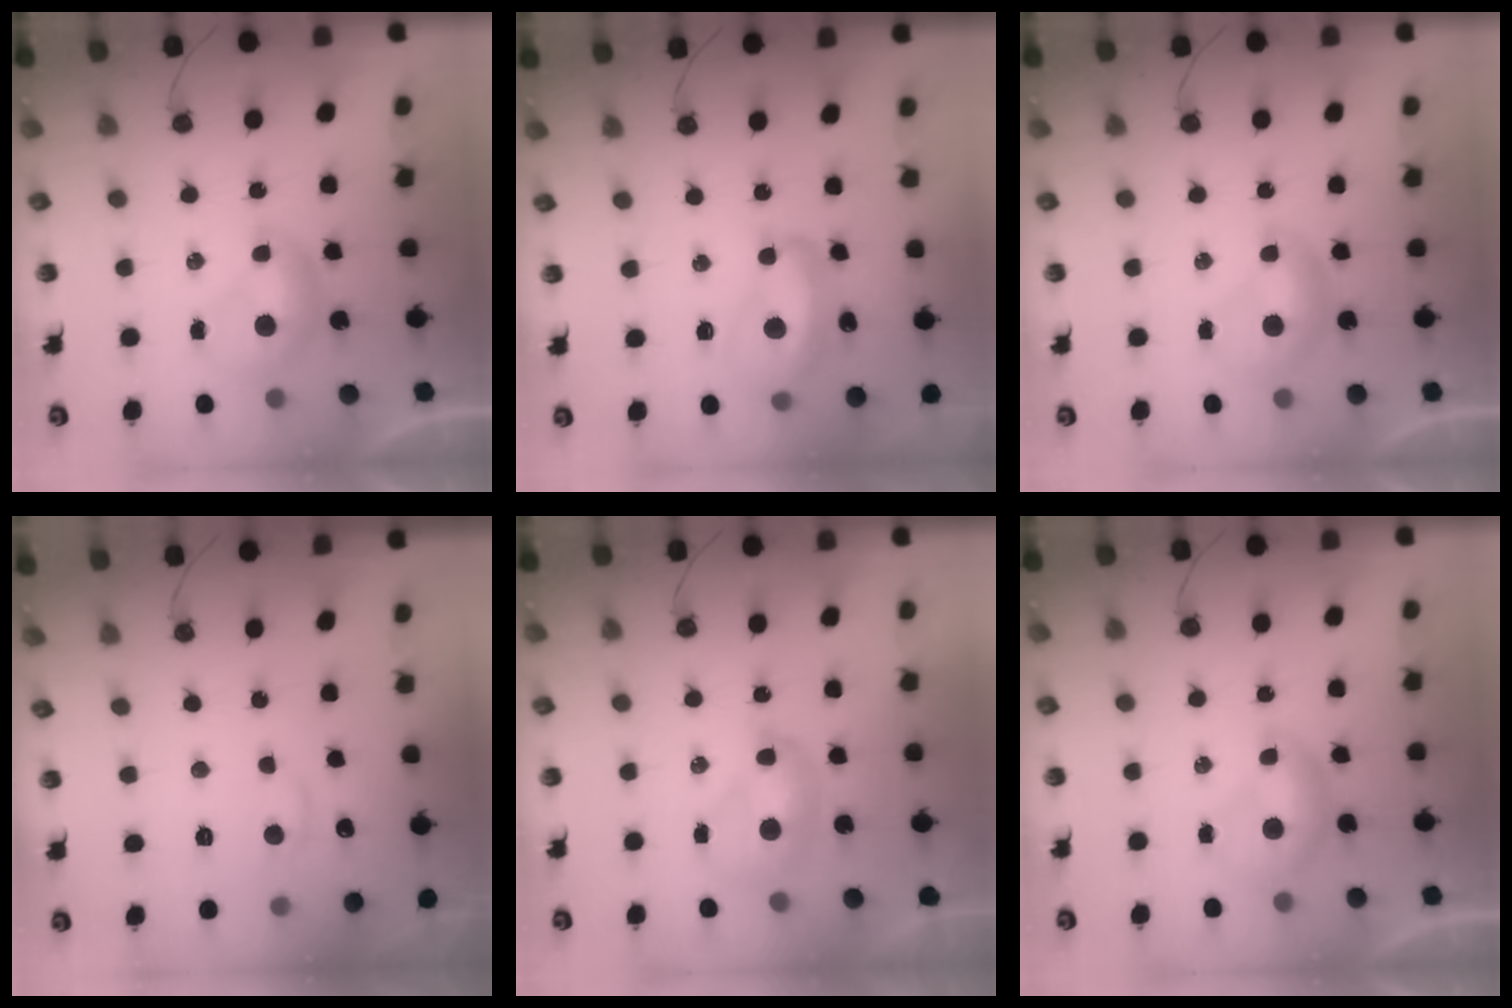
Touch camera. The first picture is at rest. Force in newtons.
{"total": 7.6, "press": 7.5, "slide": 1.1}
{"total": 0.0}
{"total": 0.8, "press": 0.0, "slide": 0.8}
{"total": 2.4, "press": 2.4, "slide": 0.3}
{"total": 0.0}